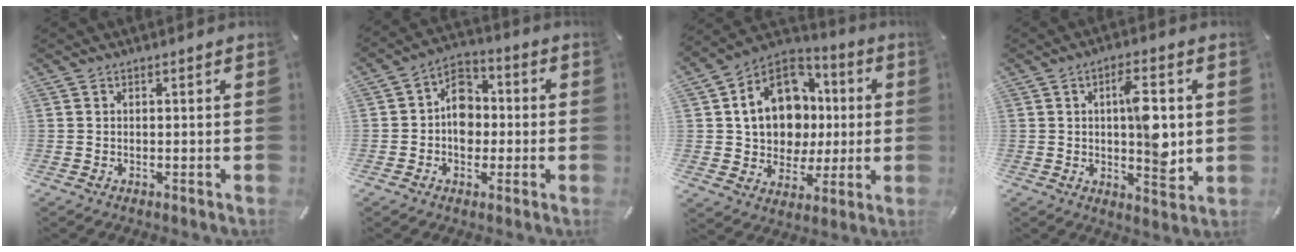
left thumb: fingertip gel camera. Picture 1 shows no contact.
{"total": 8.4, "force": [-1.2, 7.0, 4.3], "torque": [-0.069, 0.023, -0.019]}
{"total": 17.4, "force": [2.4, 14.1, 10.0], "torque": [-0.186, -0.001, 0.054]}
{"total": 10.9, "force": [1.3, 4.7, 9.7], "torque": [-0.142, -0.012, 0.013]}